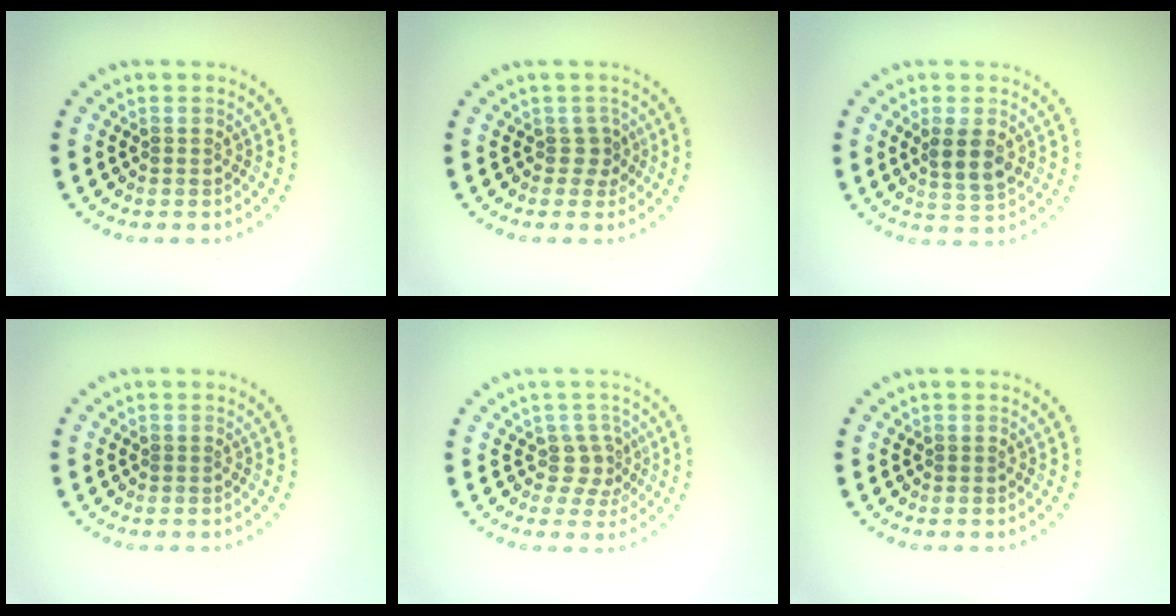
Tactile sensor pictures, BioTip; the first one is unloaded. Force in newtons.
{"total": 1.6, "press": 1.1, "slide": 1.2}
{"total": 3.0, "press": 2.8, "slide": 1.0}
{"total": 0.0}
{"total": 2.2, "press": 1.6, "slide": 1.4}
{"total": 0.0}